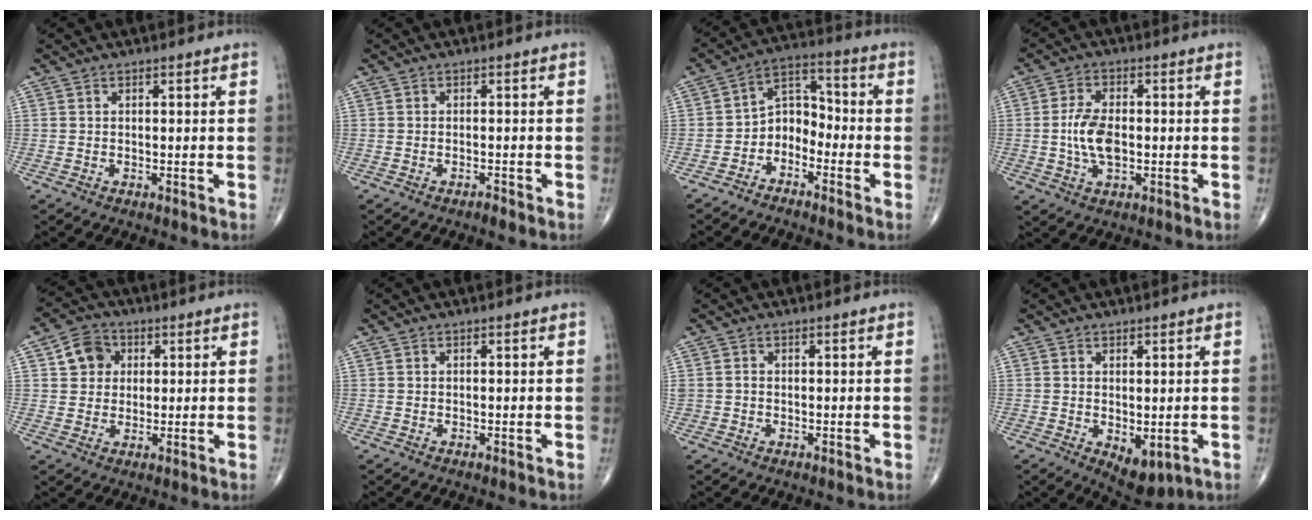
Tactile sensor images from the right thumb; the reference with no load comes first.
{"total": 1.1, "force": [-0.9, 0.2, 0.6], "torque": [-0.015, 0.004, -0.017]}
{"total": 7.1, "force": [-3.4, 5.1, 3.7], "torque": [-0.036, 0.056, -0.076]}
{"total": 7.6, "force": [-0.6, 4.1, 6.4], "torque": [-0.123, 0.003, -0.013]}
{"total": 6.7, "force": [1.9, 5.8, 2.7], "torque": [-0.020, 0.001, 0.027]}
{"total": 0.0}
{"total": 1.0, "force": [-0.1, 0.9, 0.4], "torque": [-0.002, 0.003, 0.000]}
{"total": 6.1, "force": [-1.3, 3.1, 5.0], "torque": [-0.058, -0.008, -0.003]}